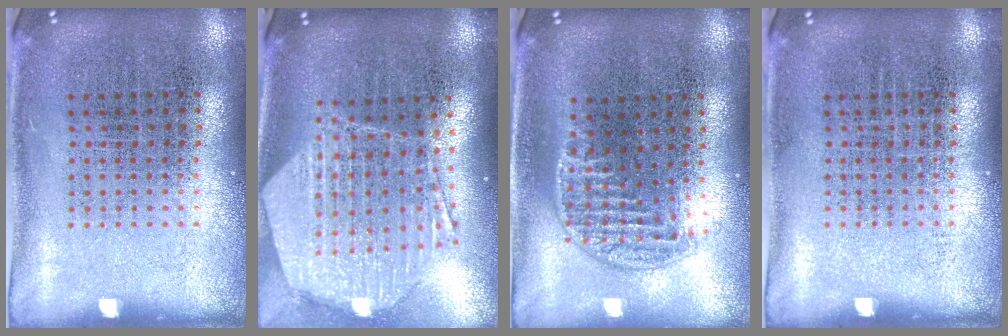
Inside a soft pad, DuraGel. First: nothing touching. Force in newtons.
{"total": 2.3, "press": 1.9, "slide": 1.3}
{"total": 1.3, "press": 1.1, "slide": 0.6}
{"total": 0.0}